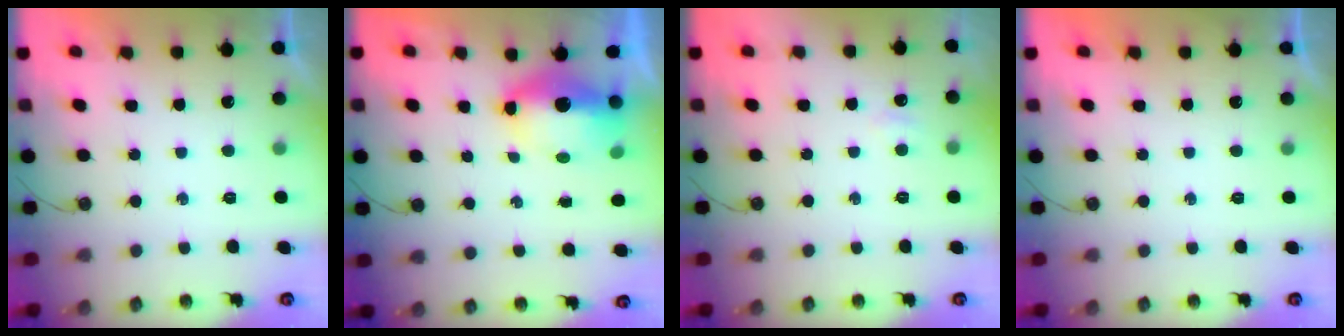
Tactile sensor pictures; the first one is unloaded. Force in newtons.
{"total": 7.8, "press": 7.7, "slide": 0.8}
{"total": 3.5, "press": 2.8, "slide": 2.2}
{"total": 0.0}